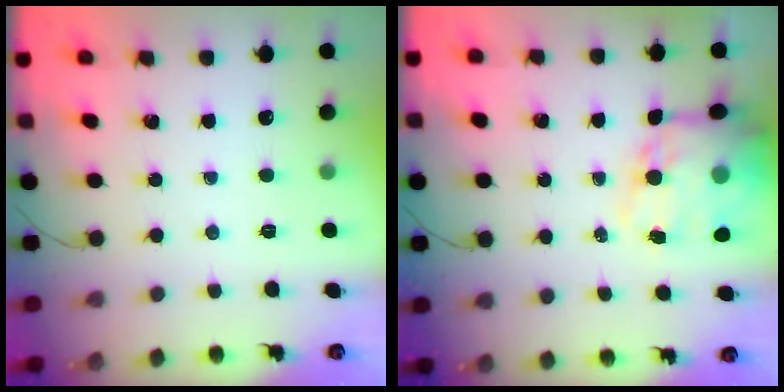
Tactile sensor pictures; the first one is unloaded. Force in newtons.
{"total": 15.9, "press": 15.5, "slide": 3.5}